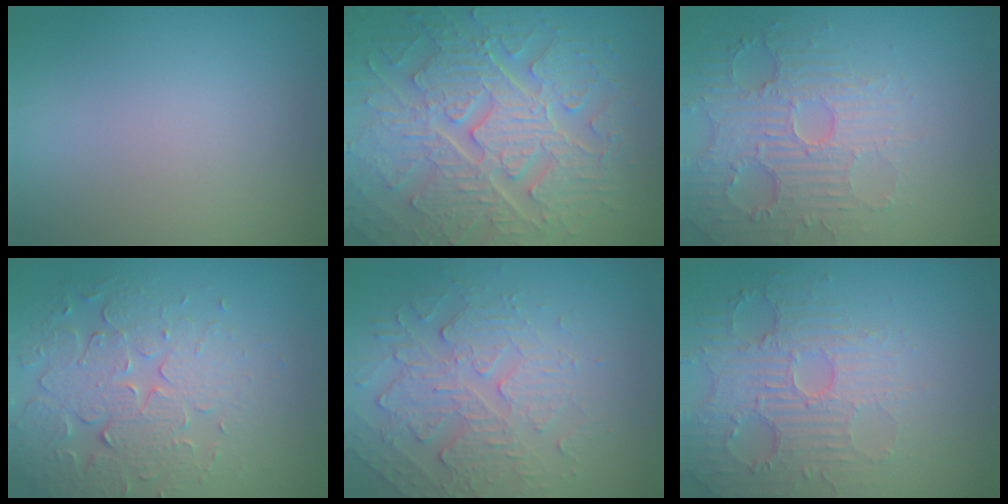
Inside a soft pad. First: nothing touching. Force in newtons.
{"total": 9.2, "press": 6.8, "slide": 6.2}
{"total": 5.2, "press": 3.8, "slide": 3.6}
{"total": 5.1, "press": 4.4, "slide": 2.6}
{"total": 4.9, "press": 3.6, "slide": 3.4}
{"total": 5.2, "press": 3.8, "slide": 3.6}